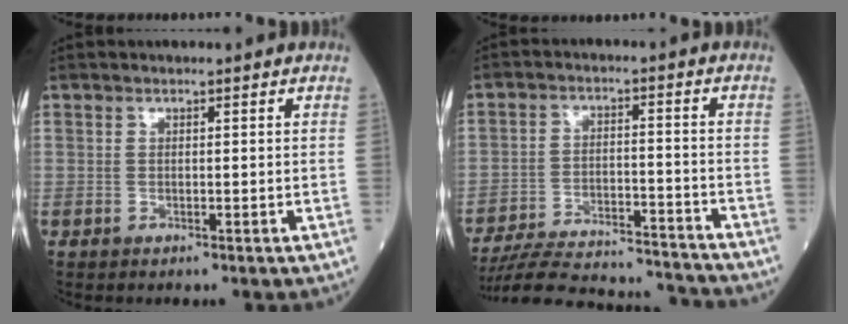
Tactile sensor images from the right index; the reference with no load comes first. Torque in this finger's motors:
{"motor_torque": [-1.13, -1.01, -0.69, -0.21]}